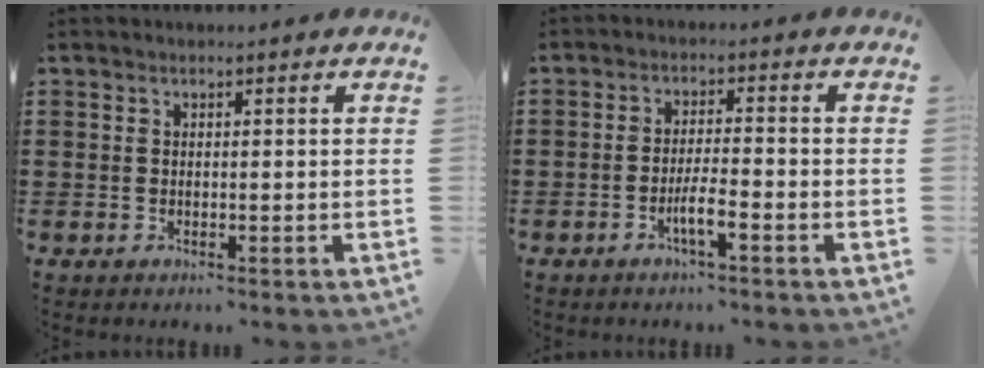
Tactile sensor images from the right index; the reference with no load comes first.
{"total": 3.7, "force": [-2.0, 0.3, 3.1], "torque": [-0.060, -0.002, -0.038]}